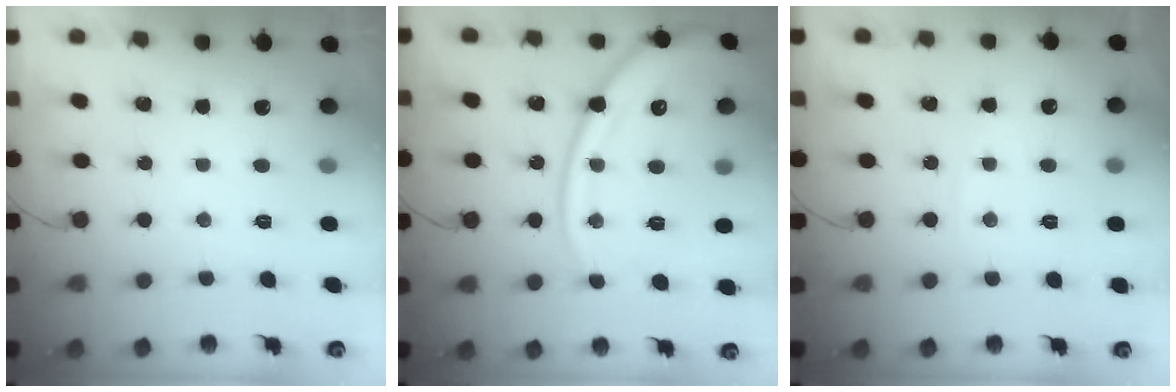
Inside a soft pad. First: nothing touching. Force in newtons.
{"total": 17.2, "press": 17.1, "slide": 1.8}
{"total": 2.3, "press": 2.3, "slide": 0.3}